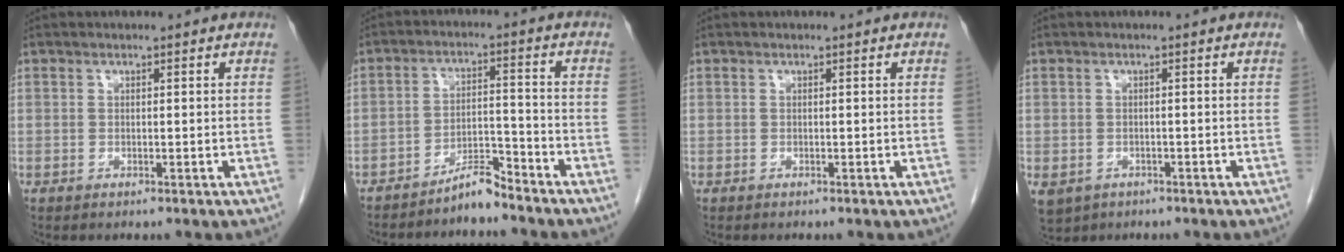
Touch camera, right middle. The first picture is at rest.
{"total": 4.8, "force": [-4.5, 0.5, 1.7], "torque": [-0.022, -0.002, -0.084]}
{"total": 0.0}
{"total": 9.4, "force": [-4.8, 7.2, 3.7], "torque": [-0.110, -0.012, -0.060]}